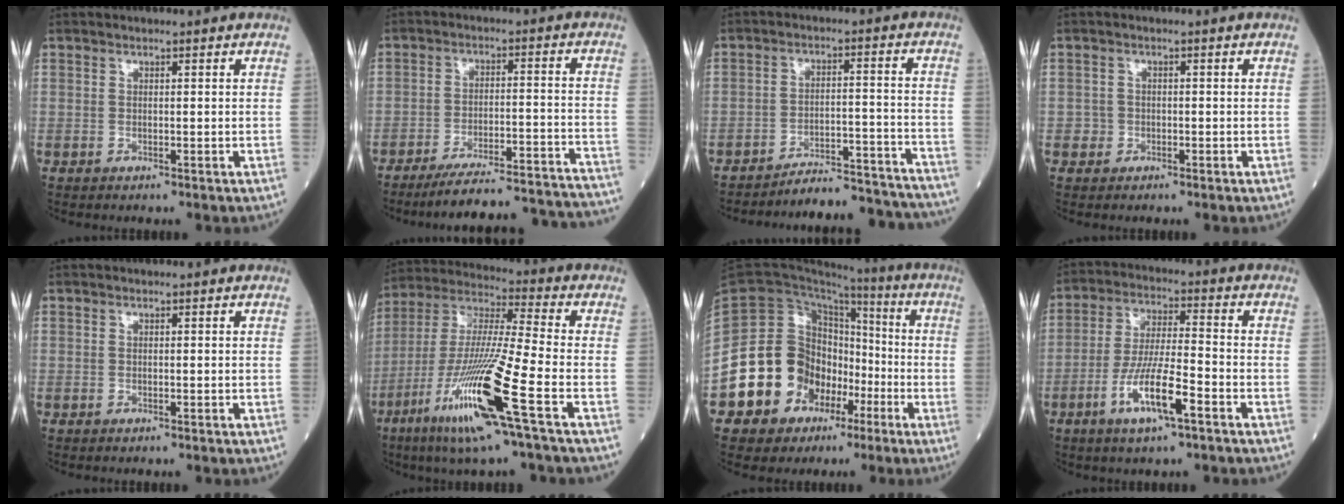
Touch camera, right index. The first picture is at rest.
{"total": 24.3, "force": [-22.9, 0.3, 8.0], "torque": [-0.062, -0.009, -0.301]}
{"total": 16.0, "force": [-15.8, 0.8, 2.5], "torque": [-0.015, 0.022, -0.207]}
{"total": 1.2, "force": [-0.1, 1.2, -0.1], "torque": [0.010, 0.009, -0.007]}
{"total": 0.0}
{"total": 17.8, "force": [-8.0, -0.5, 15.9], "torque": [-0.340, -0.036, -0.157]}
{"total": 15.2, "force": [-5.2, 12.3, 7.2], "torque": [-0.128, 0.061, -0.081]}
{"total": 9.7, "force": [-4.5, 1.3, 8.5], "torque": [-0.168, -0.007, -0.083]}